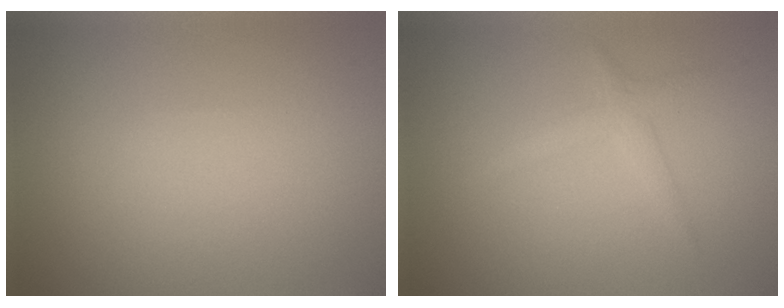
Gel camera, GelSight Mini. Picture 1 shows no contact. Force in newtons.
{"total": 1.6, "press": 1.6, "slide": 0.1}